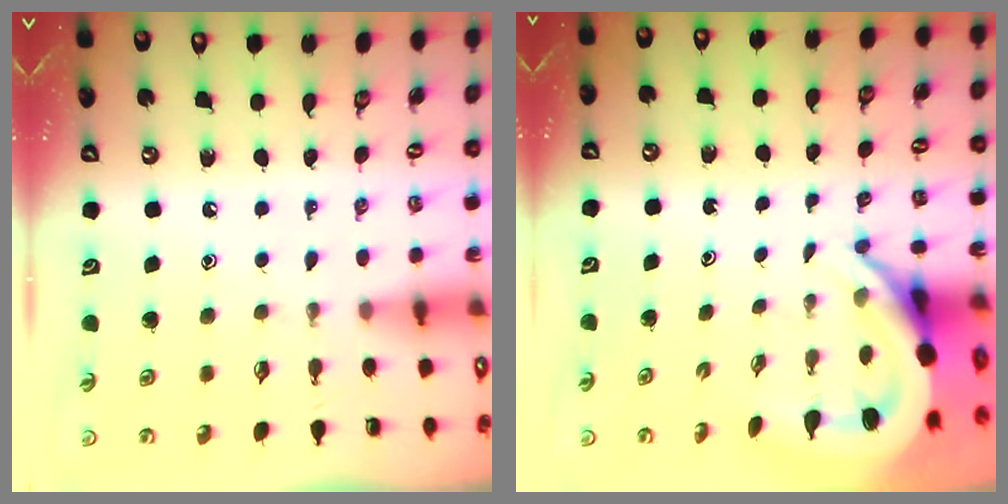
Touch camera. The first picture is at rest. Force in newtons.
{"total": 7.1, "press": 7.0, "slide": 1.1}